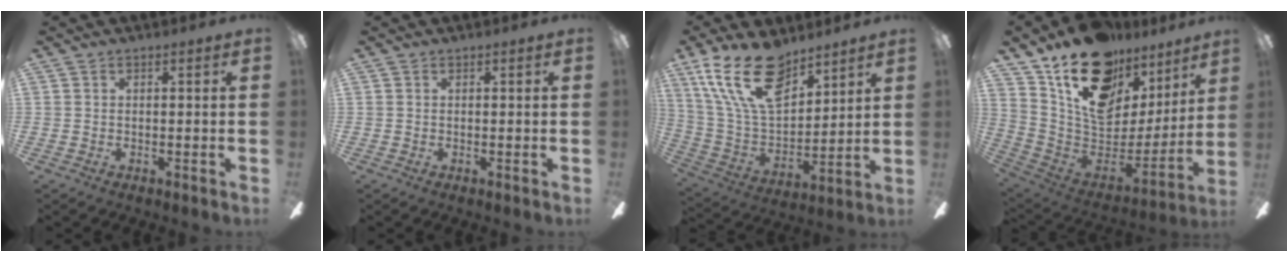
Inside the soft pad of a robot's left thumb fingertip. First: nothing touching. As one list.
[{"total": 0.0}, {"total": 21.1, "force": [13.0, 10.6, 12.7], "torque": [-0.263, -0.064, 0.235]}, {"total": 21.3, "force": [13.1, 12.7, 10.9], "torque": [-0.170, -0.086, 0.241]}]